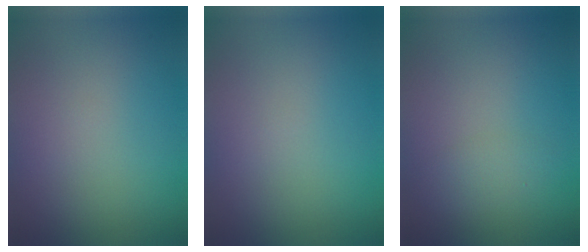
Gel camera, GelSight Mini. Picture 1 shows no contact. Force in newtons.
{"total": 0.0}
{"total": 1.3, "press": 1.3, "slide": 0.0}